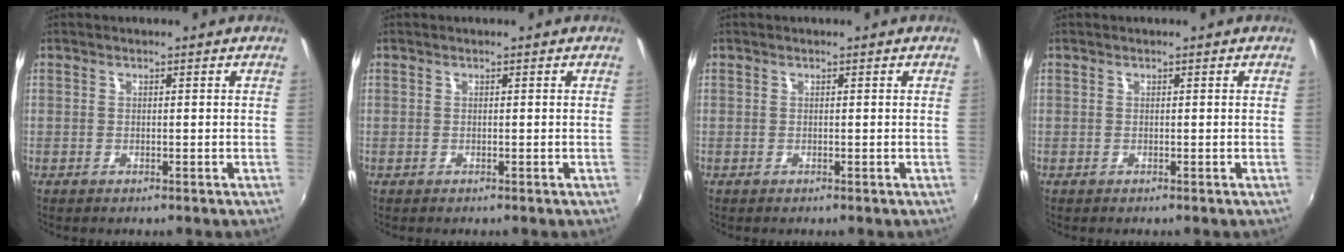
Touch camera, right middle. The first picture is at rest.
{"total": 0.0}
{"total": 0.0}
{"total": 0.0}